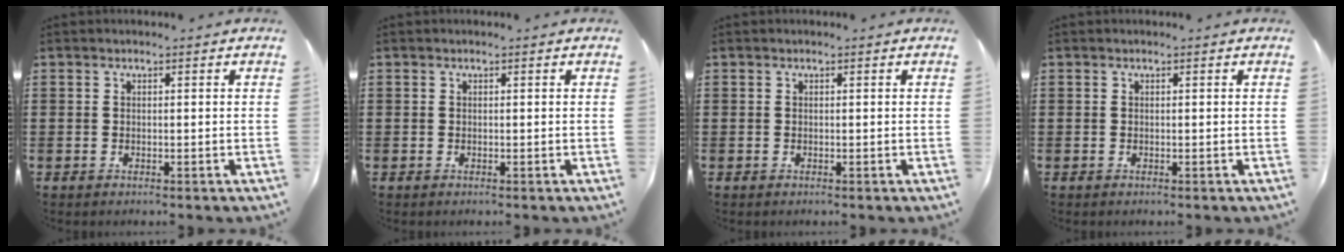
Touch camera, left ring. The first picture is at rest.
{"total": 0.0}
{"total": 0.0}
{"total": 0.0}